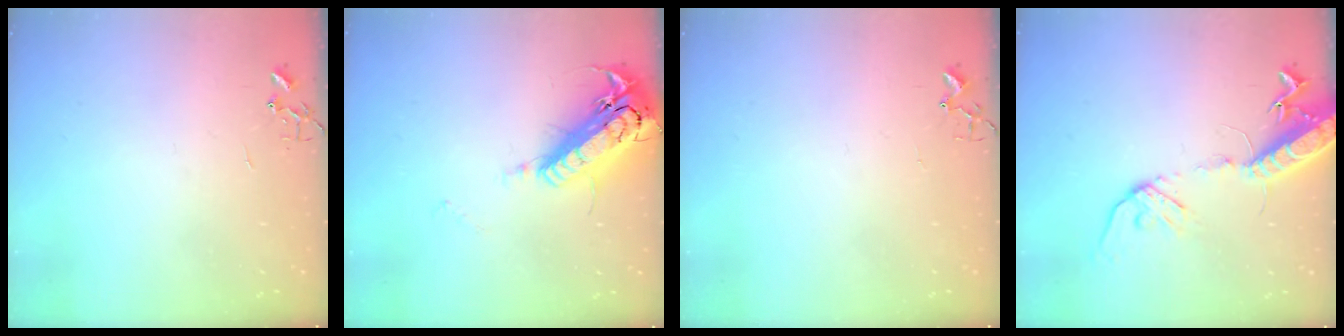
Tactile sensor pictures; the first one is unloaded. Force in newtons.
{"total": 21.3, "press": 20.9, "slide": 4.0}
{"total": 3.3, "press": 3.3, "slide": 0.5}
{"total": 16.2, "press": 15.8, "slide": 3.6}